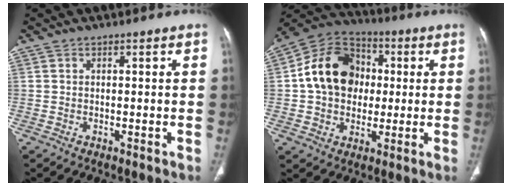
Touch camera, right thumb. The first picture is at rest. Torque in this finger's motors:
{"motor_torque": [1.74, 1.90, 0.94, -0.74, 0.15]}